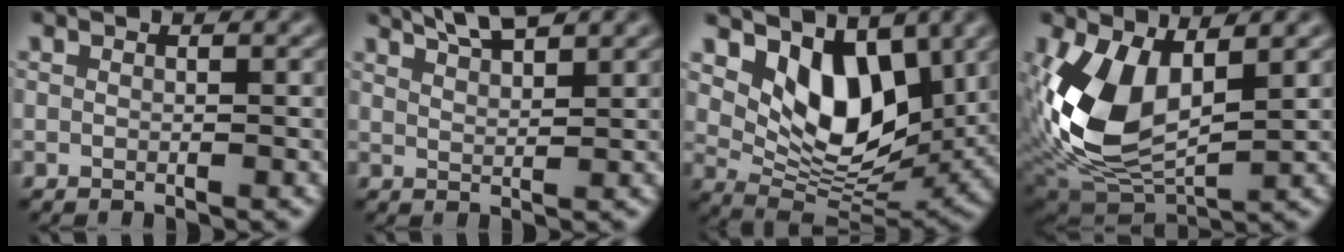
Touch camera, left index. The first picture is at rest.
{"total": 4.7, "force": [3.8, 1.2, 2.6], "torque": [-0.016, 0.017, 0.036]}
{"total": 8.1, "force": [3.3, 4.9, 5.6], "torque": [-0.093, -0.024, 0.052]}
{"total": 9.4, "force": [1.7, 5.3, 7.5], "torque": [-0.169, -0.016, 0.033]}